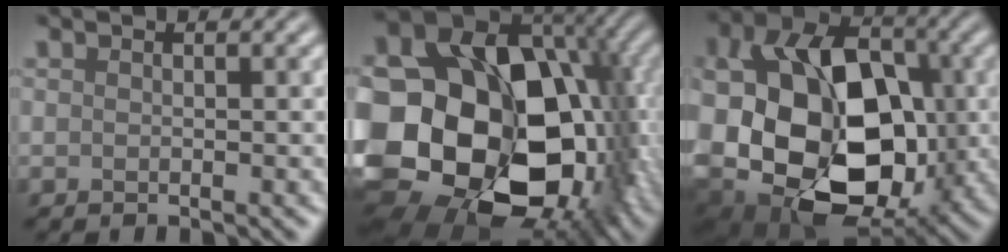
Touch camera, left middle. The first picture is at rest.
{"total": 23.4, "force": [-3.1, 17.8, 14.9], "torque": [-0.277, -0.030, -0.072]}
{"total": 20.7, "force": [-0.8, 15.9, 13.3], "torque": [-0.243, -0.029, -0.011]}